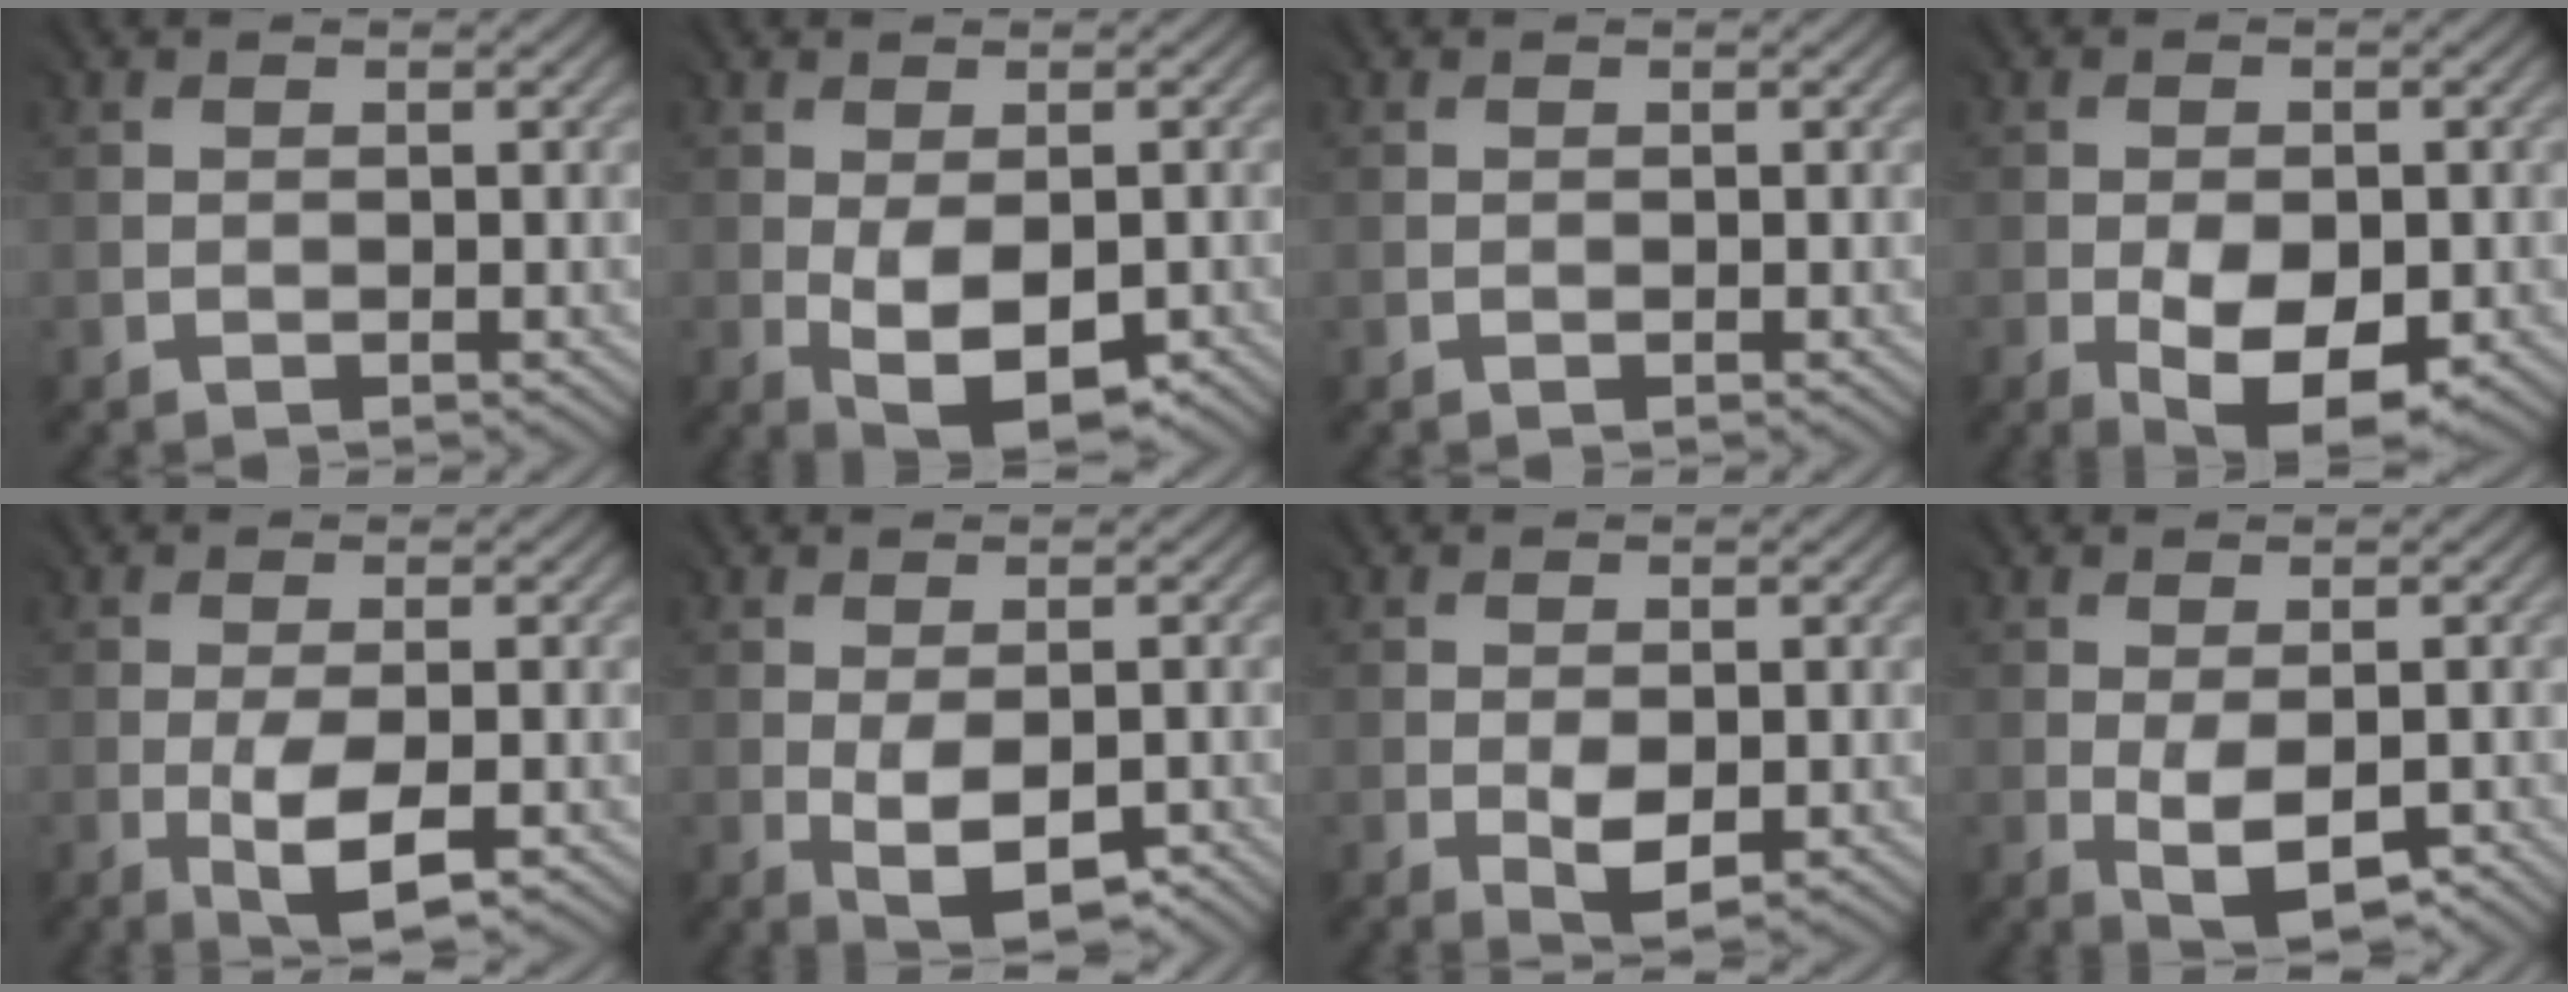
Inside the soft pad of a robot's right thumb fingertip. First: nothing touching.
{"total": 7.0, "force": [-2.2, 3.7, 5.5], "torque": [-0.114, -0.020, -0.029]}
{"total": 0.0}
{"total": 8.5, "force": [-3.3, 4.5, 6.5], "torque": [-0.115, -0.024, -0.050]}
{"total": 5.1, "force": [-2.0, 1.7, 4.4], "torque": [-0.092, -0.009, -0.033]}
{"total": 5.3, "force": [-1.7, 2.8, 4.2], "torque": [-0.091, -0.019, -0.022]}
{"total": 3.3, "force": [-0.9, 1.7, 2.6], "torque": [-0.050, -0.006, -0.011]}
{"total": 4.8, "force": [-1.5, 2.5, 3.9], "torque": [-0.086, -0.016, -0.018]}